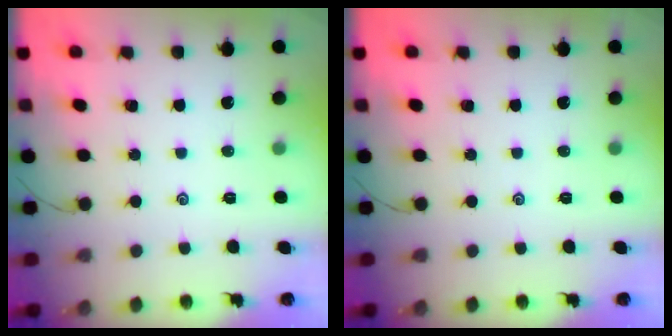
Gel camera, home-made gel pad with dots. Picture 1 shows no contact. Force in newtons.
{"total": 0.0}